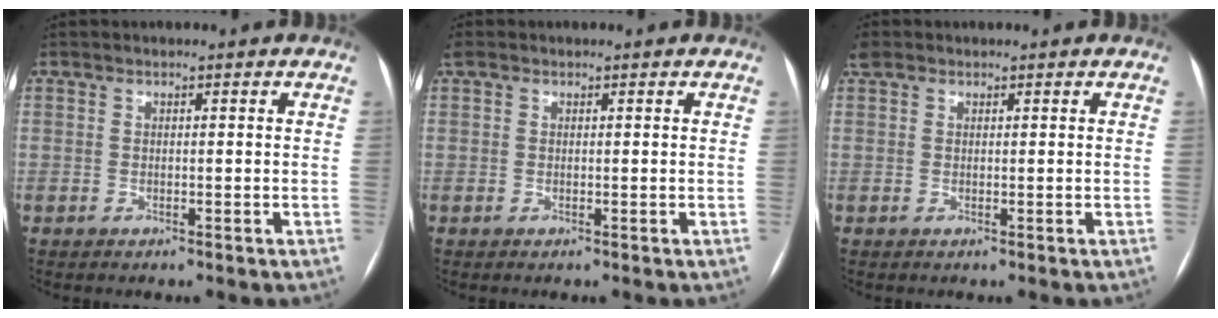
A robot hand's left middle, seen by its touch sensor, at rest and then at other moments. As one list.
[{"total": 0.7, "force": [0.6, 0.3, 0.3], "torque": [-0.017, 0.021, 0.015]}, {"total": 1.5, "force": [1.1, 0.8, 0.5], "torque": [-0.017, 0.020, 0.024]}]